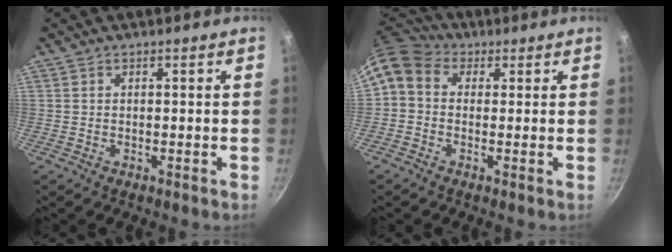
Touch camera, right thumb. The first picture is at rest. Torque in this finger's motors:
{"motor_torque": [1.12, 1.66, 0.35, -0.29, 0.17]}